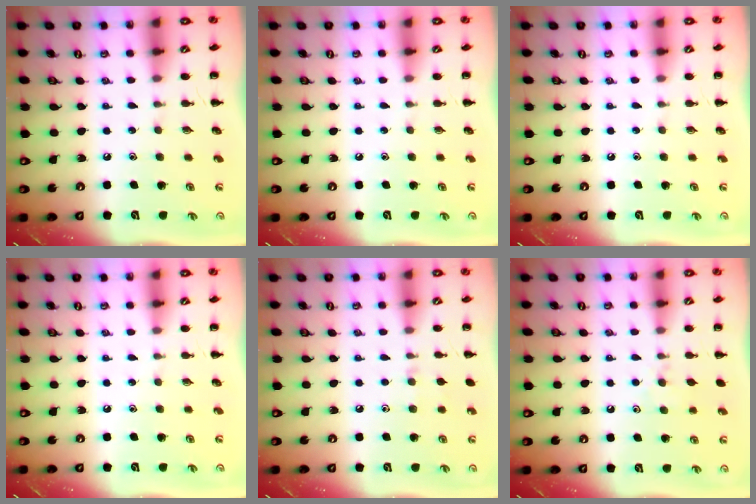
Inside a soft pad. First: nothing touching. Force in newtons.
{"total": 0.0}
{"total": 0.0}
{"total": 0.0}
{"total": 4.9, "press": 4.6, "slide": 1.7}
{"total": 5.4, "press": 5.2, "slide": 1.7}